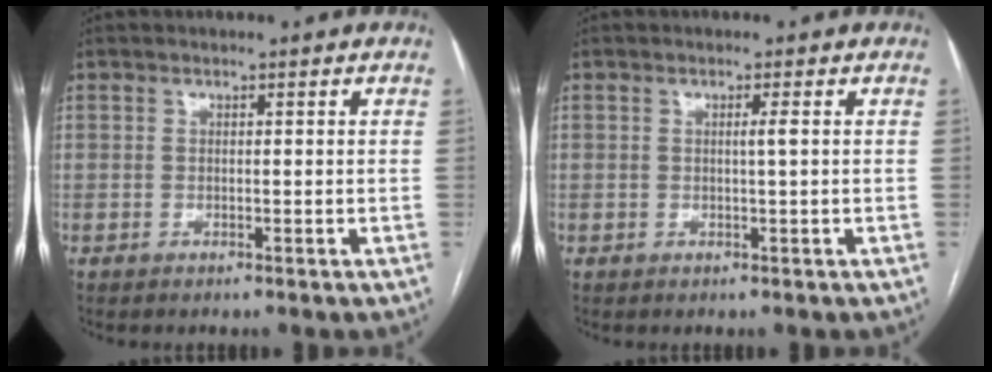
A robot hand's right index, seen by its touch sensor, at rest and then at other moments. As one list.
[{"total": 0.9, "force": [0.2, -0.1, 0.9], "torque": [-0.014, 0.001, 0.002]}]